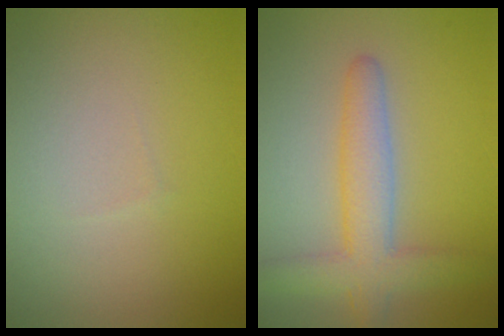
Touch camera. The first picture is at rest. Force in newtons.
{"total": 4.4, "press": 4.4, "slide": 0.3}